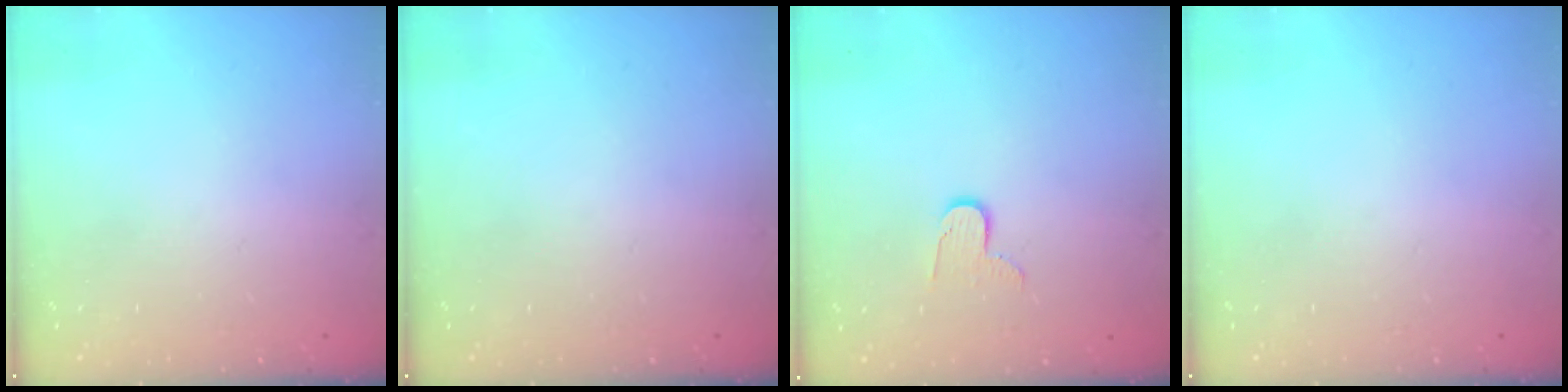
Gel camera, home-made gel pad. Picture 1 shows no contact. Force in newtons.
{"total": 0.0}
{"total": 7.2, "press": 7.2, "slide": 0.6}
{"total": 0.0}